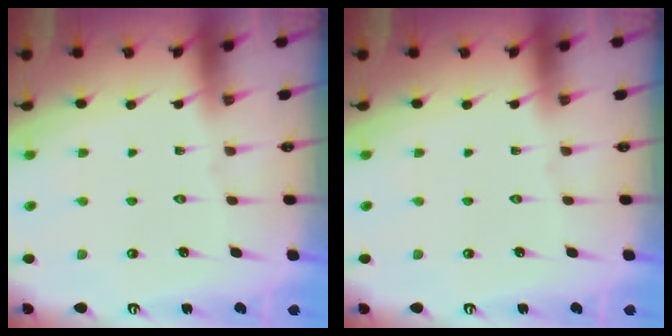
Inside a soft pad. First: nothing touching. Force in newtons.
{"total": 0.0}